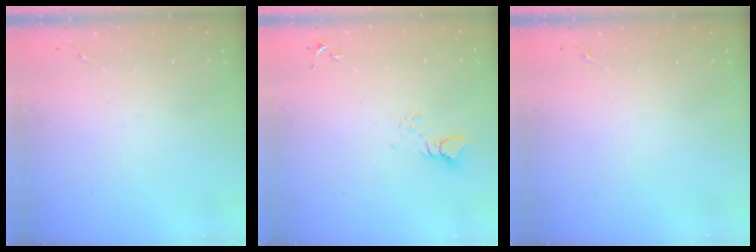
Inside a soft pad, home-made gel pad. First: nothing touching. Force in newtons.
{"total": 4.0, "press": 4.0, "slide": 0.1}
{"total": 0.0}